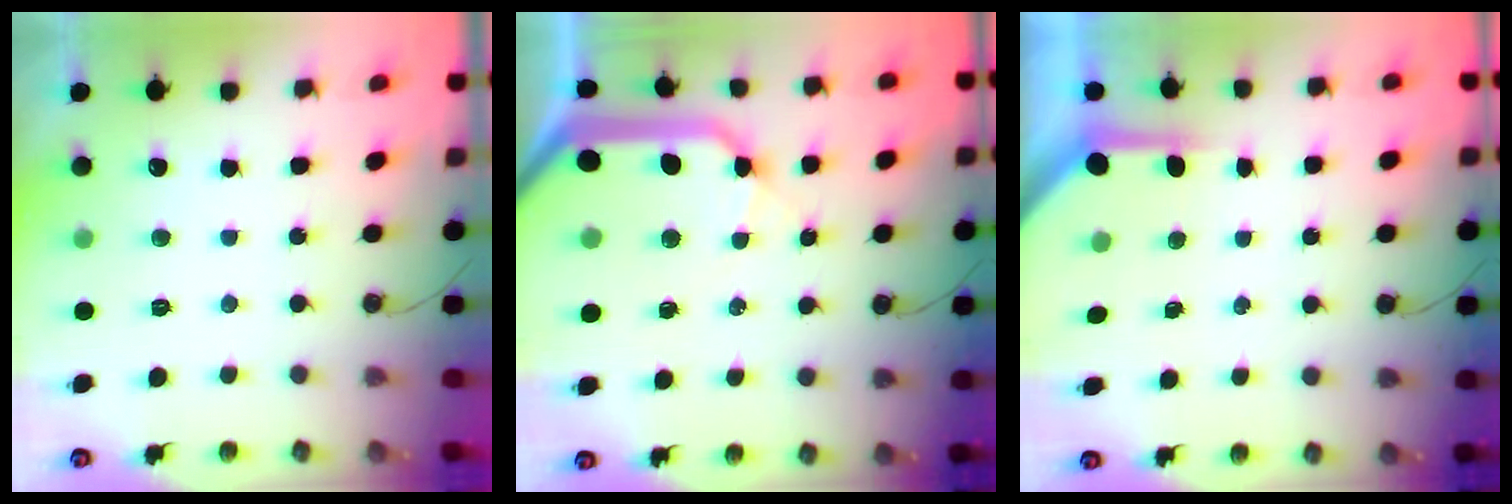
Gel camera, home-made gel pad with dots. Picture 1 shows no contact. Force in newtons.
{"total": 17.2, "press": 17.0, "slide": 2.7}
{"total": 3.8, "press": 3.8, "slide": 0.4}